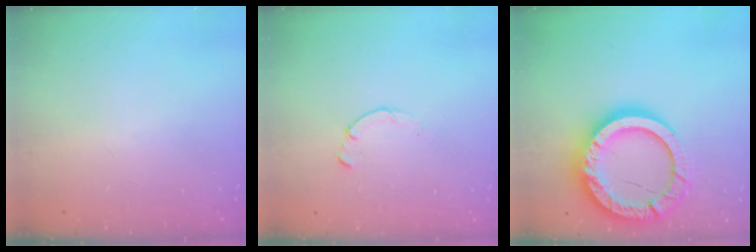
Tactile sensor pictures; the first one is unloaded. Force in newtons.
{"total": 2.2, "press": 2.2, "slide": 0.3}
{"total": 24.5, "press": 24.4, "slide": 2.2}